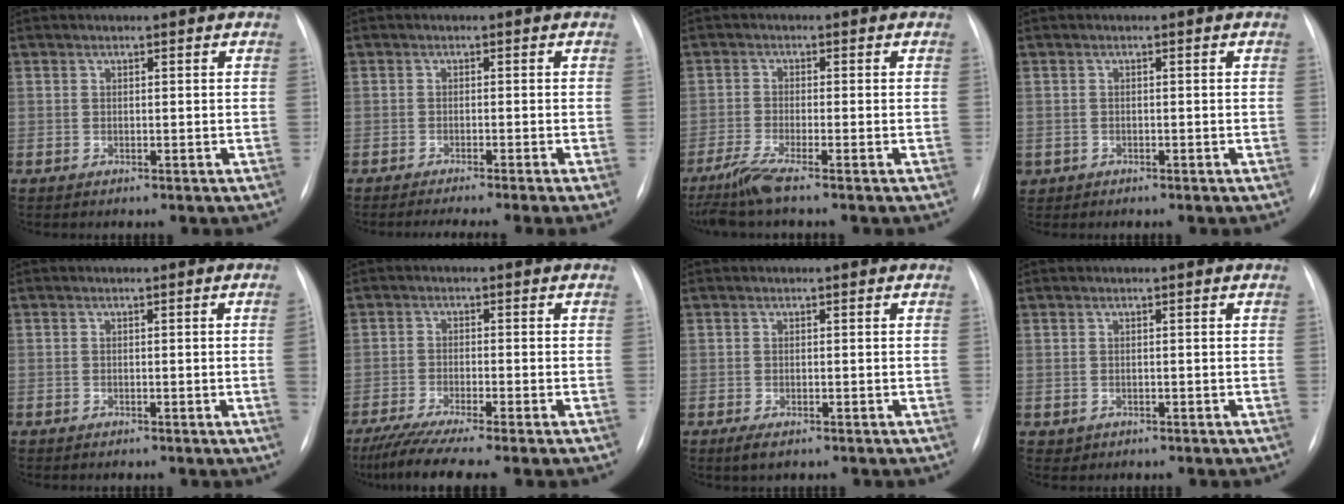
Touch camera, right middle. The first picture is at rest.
{"total": 7.2, "force": [-5.9, -1.1, 4.0], "torque": [-0.036, -0.013, -0.083]}
{"total": 4.7, "force": [-3.6, -0.6, 3.0], "torque": [-0.066, -0.019, -0.077]}
{"total": 1.7, "force": [-0.8, 1.5, 0.3], "torque": [-0.008, 0.002, -0.008]}
{"total": 1.7, "force": [-0.4, -0.5, 1.6], "torque": [-0.021, 0.001, -0.005]}
{"total": 8.7, "force": [-6.9, -0.3, 5.3], "torque": [-0.088, -0.024, -0.113]}
{"total": 1.9, "force": [-1.1, 0.8, 1.4], "torque": [-0.029, -0.003, -0.013]}
{"total": 0.9, "force": [-0.3, 0.8, 0.1], "torque": [-0.003, 0.003, -0.001]}